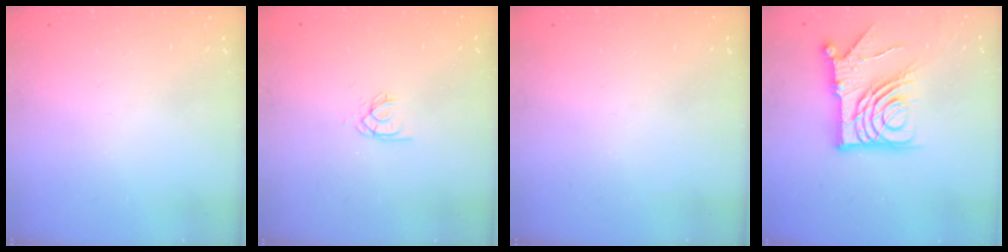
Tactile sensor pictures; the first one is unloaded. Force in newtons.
{"total": 1.9, "press": 1.9, "slide": 0.2}
{"total": 0.0}
{"total": 15.4, "press": 15.3, "slide": 2.0}